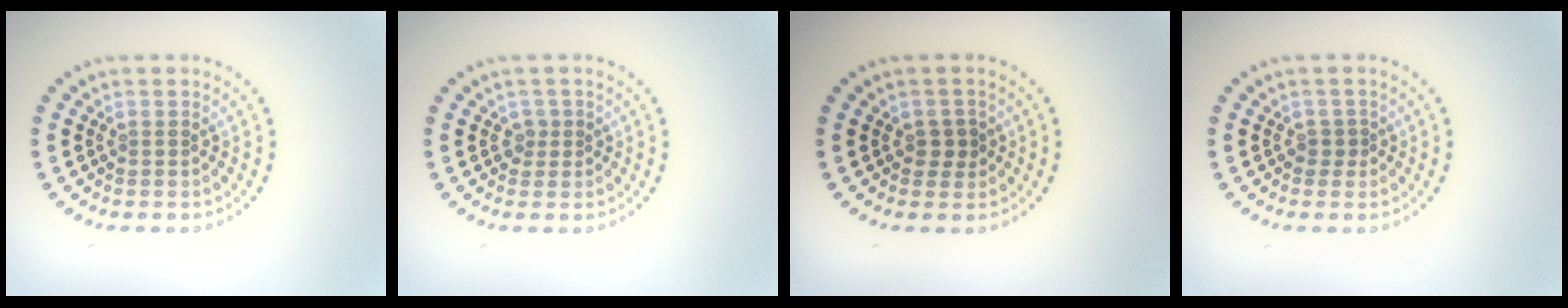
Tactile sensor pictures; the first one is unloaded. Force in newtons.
{"total": 1.1, "press": 0.9, "slide": 0.7}
{"total": 1.5, "press": 1.4, "slide": 0.5}
{"total": 0.7, "press": 0.5, "slide": 0.5}